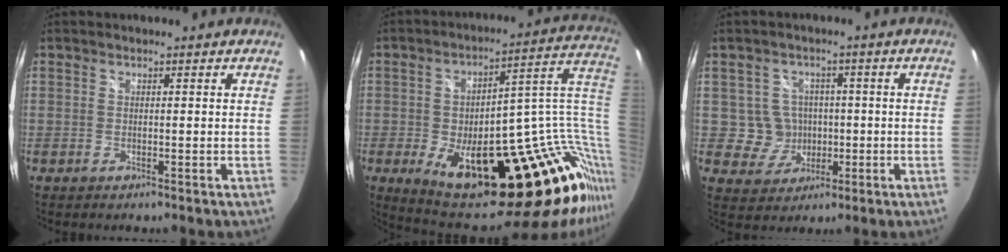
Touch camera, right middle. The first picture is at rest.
{"total": 30.8, "force": [-5.1, 13.2, 27.4], "torque": [-0.388, -0.006, -0.036]}
{"total": 5.9, "force": [-0.5, 5.8, 0.9], "torque": [-0.029, 0.016, 0.006]}